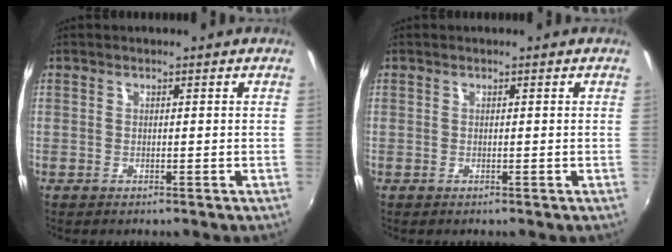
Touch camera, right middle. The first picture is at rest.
{"total": 0.0}